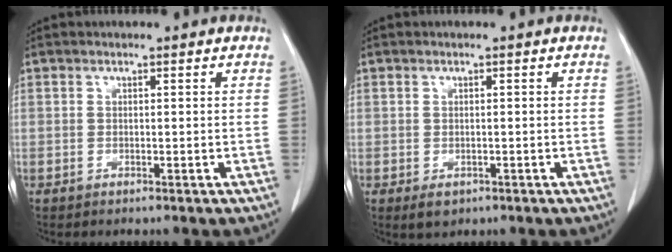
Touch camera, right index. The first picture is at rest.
{"total": 2.1, "force": [-1.1, 1.4, 1.0], "torque": [-0.015, -0.001, -0.007]}